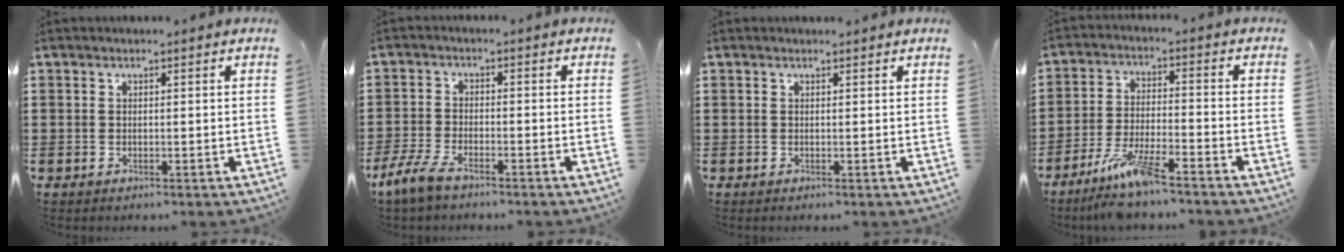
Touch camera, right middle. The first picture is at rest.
{"total": 4.9, "force": [-3.8, 1.2, 2.9], "torque": [-0.083, -0.010, -0.081]}
{"total": 0.0}
{"total": 7.9, "force": [-6.2, 0.8, 4.9], "torque": [-0.109, -0.013, -0.118]}